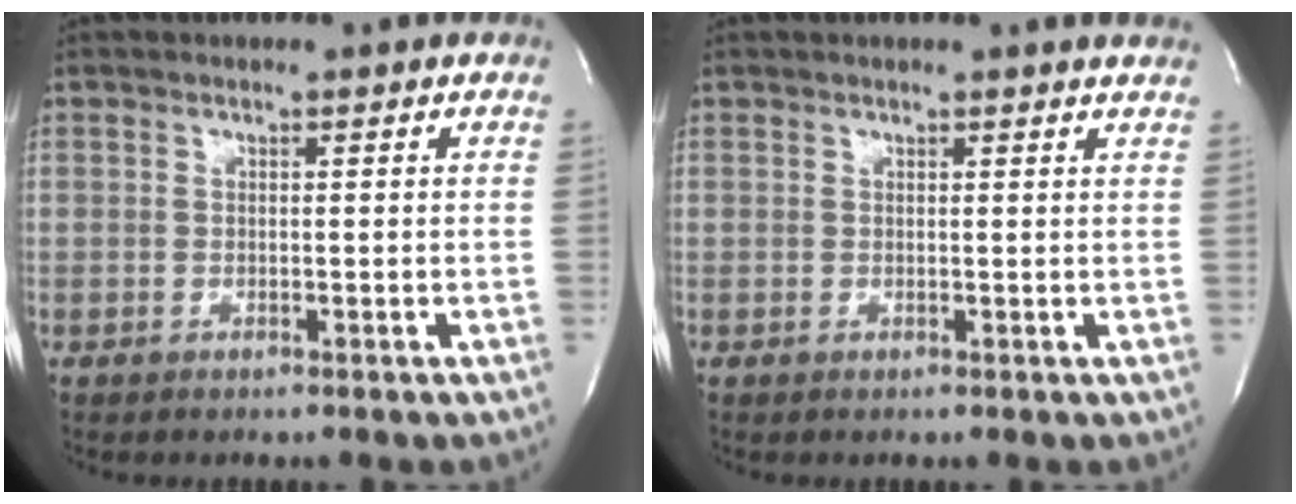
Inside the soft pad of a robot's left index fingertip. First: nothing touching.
{"total": 3.8, "force": [3.6, -0.2, 1.2], "torque": [-0.017, 0.003, 0.027]}